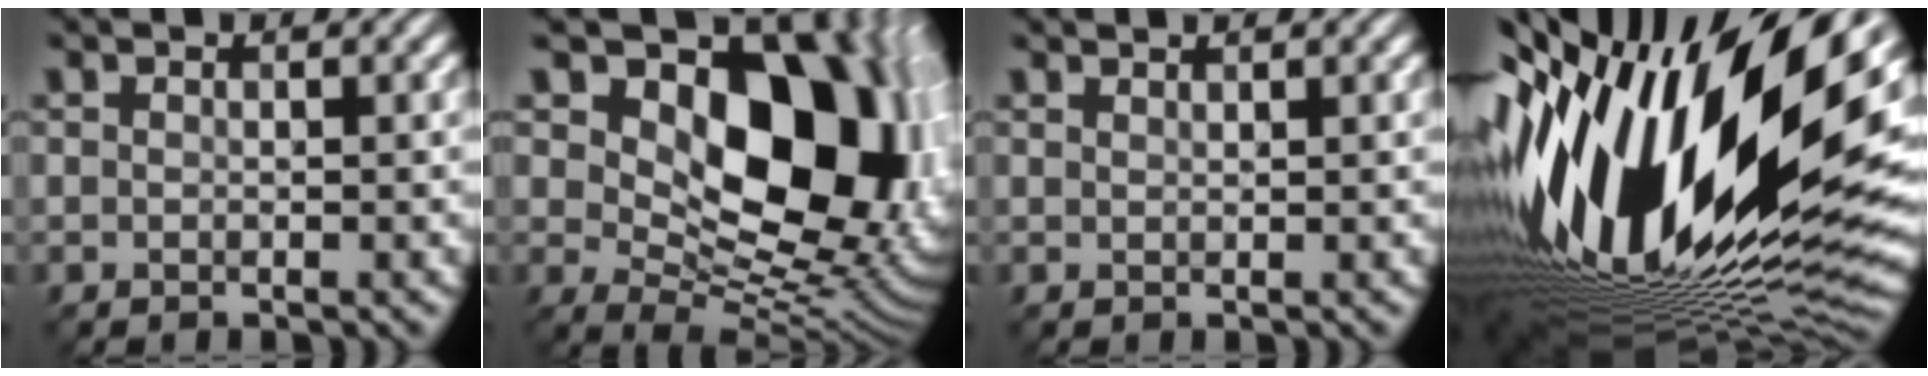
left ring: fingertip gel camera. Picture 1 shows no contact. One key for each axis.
{"total": 15.5, "fx": 3.7, "fy": 9.9, "fz": 11.3, "tx": -0.137, "ty": -0.004, "tz": 0.069}
{"total": 1.0, "fx": 0.9, "fy": 0.1, "fz": 0.4, "tx": 0.002, "ty": -0.004, "tz": 0.008}
{"total": 20.6, "fx": 2.0, "fy": 8.9, "fz": 18.4, "tx": -0.349, "ty": -0.027, "tz": 0.023}